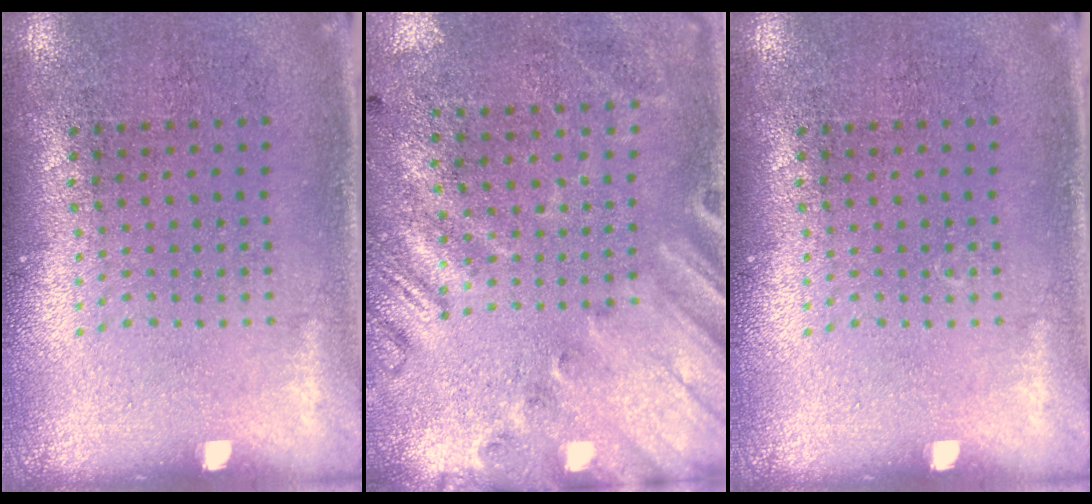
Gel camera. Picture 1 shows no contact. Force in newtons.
{"total": 2.6, "press": 1.8, "slide": 1.8}
{"total": 0.0}